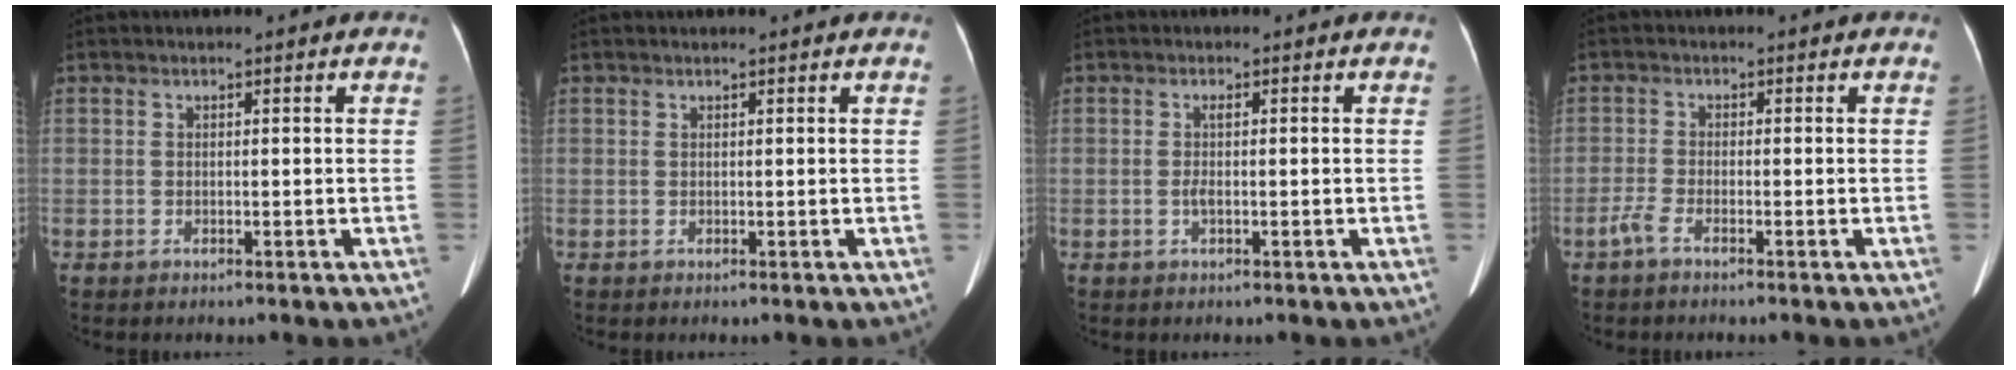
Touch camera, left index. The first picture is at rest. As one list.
[{"total": 0.8, "force": [0.8, 0.1, 0.2], "torque": [-0.011, 0.009, 0.009]}, {"total": 1.5, "force": [-0.3, 0.2, 1.4], "torque": [-0.028, -0.002, -0.003]}, {"total": 2.1, "force": [-1.5, 0.1, 1.4], "torque": [-0.034, -0.004, -0.034]}]